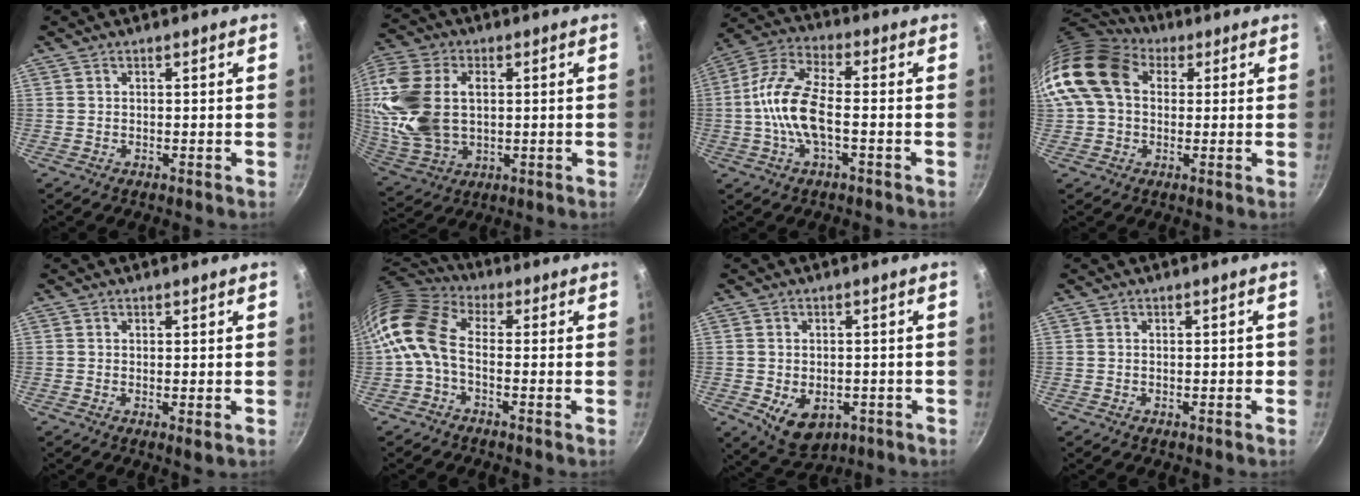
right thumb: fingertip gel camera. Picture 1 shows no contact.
{"total": 17.8, "force": [2.4, 12.0, 13.0], "torque": [-0.266, 0.001, 0.052]}
{"total": 12.2, "force": [-2.0, 5.2, 10.9], "torque": [-0.218, 0.033, -0.055]}
{"total": 14.4, "force": [3.3, 10.9, 8.8], "torque": [-0.151, 0.022, 0.043]}
{"total": 1.3, "force": [0.2, 0.4, 1.2], "torque": [-0.021, -0.010, -0.001]}
{"total": 11.2, "force": [-1.5, 7.0, 8.6], "torque": [-0.167, 0.031, -0.051]}
{"total": 7.8, "force": [-2.1, 5.5, 5.1], "torque": [-0.060, -0.004, -0.016]}
{"total": 1.1, "force": [-0.1, 0.8, 0.8], "torque": [-0.001, 0.005, -0.003]}